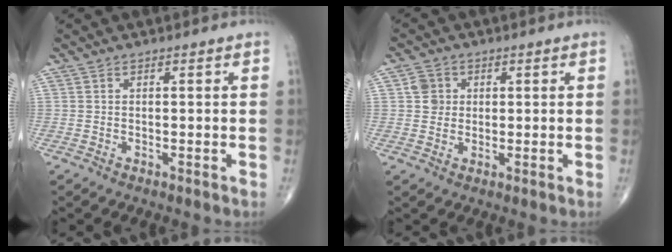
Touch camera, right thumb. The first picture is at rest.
{"total": 3.6, "force": [0.8, 3.4, 1.1], "torque": [0.000, 0.001, 0.010]}